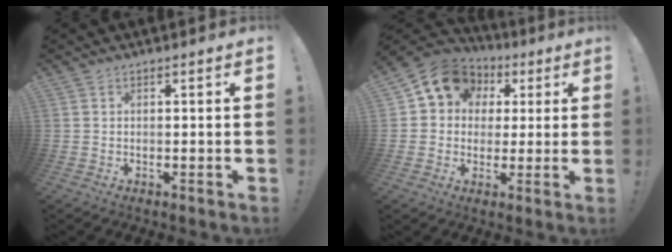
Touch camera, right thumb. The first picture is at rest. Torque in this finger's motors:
{"motor_torque": [0.65, 0.75, 0.60, -0.44, 0.05]}